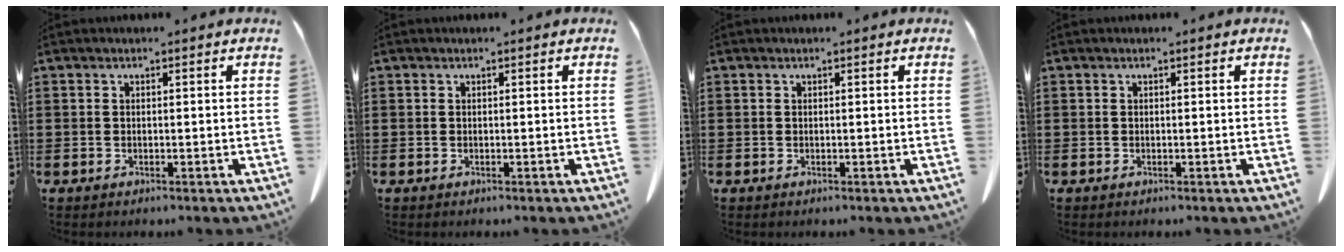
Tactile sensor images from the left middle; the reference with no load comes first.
{"total": 0.0}
{"total": 0.0}
{"total": 0.0}